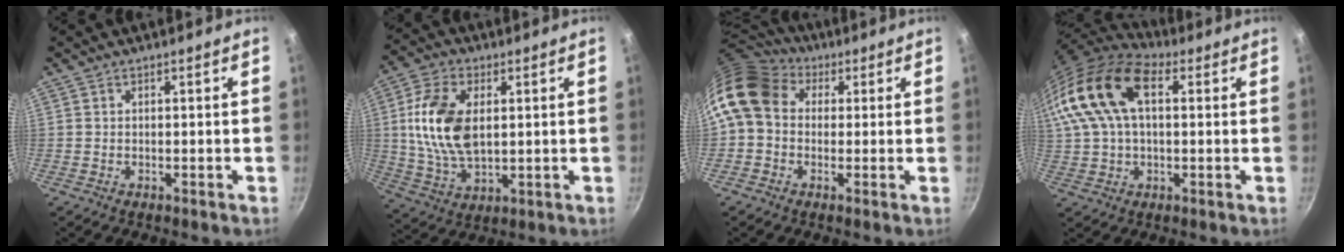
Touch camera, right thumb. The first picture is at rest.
{"total": 14.3, "force": [2.1, 8.3, 11.4], "torque": [-0.211, -0.004, 0.043]}
{"total": 12.7, "force": [2.7, 10.1, 7.2], "torque": [-0.124, 0.023, 0.029]}
{"total": 19.7, "force": [5.3, 11.4, 15.2], "torque": [-0.299, 0.025, 0.085]}